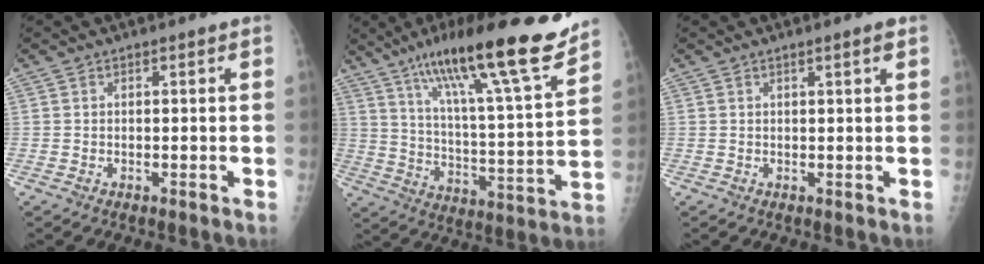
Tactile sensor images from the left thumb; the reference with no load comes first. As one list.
[{"total": 23.9, "force": [16.9, 3.0, 16.6], "torque": [-0.248, -0.063, 0.275]}, {"total": 1.4, "force": [0.8, 0.0, 1.2], "torque": [-0.019, -0.002, 0.012]}]